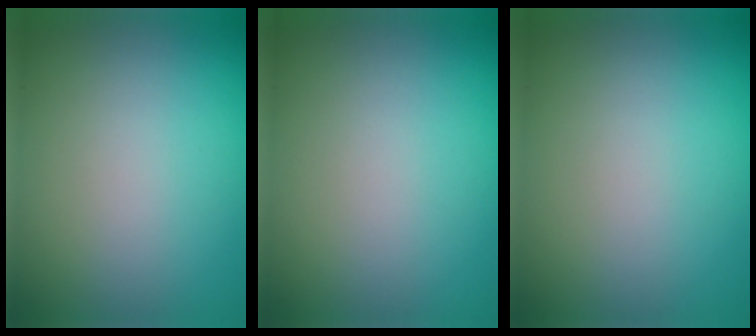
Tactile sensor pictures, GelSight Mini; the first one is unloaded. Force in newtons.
{"total": 0.0}
{"total": 0.0}